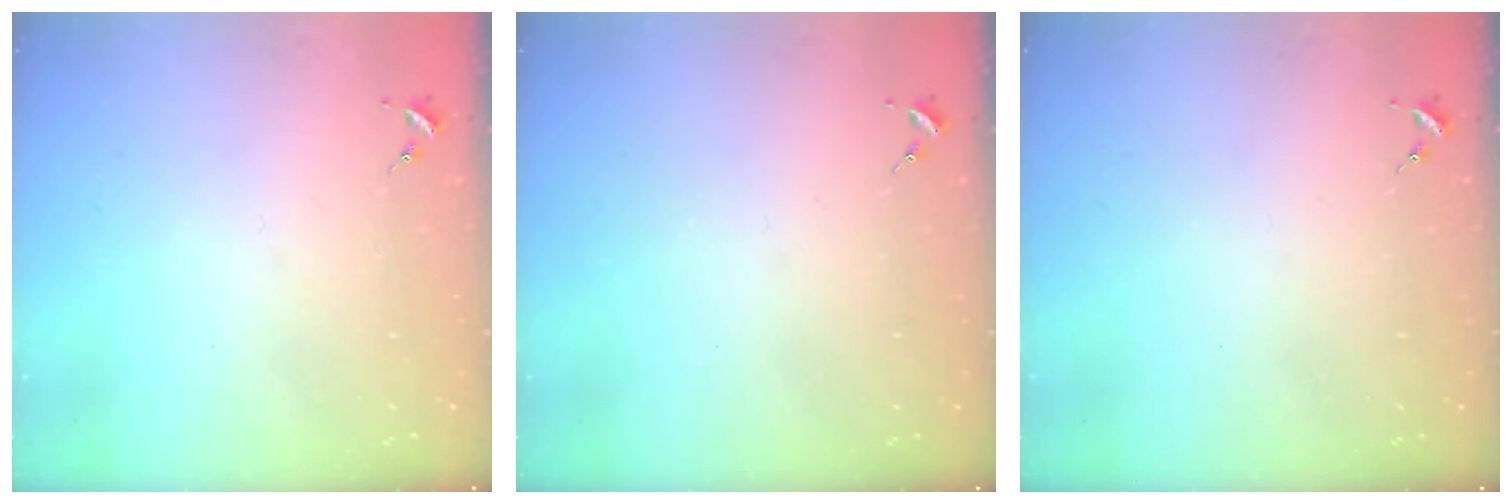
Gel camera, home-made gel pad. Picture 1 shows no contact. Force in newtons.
{"total": 0.0}
{"total": 0.0}